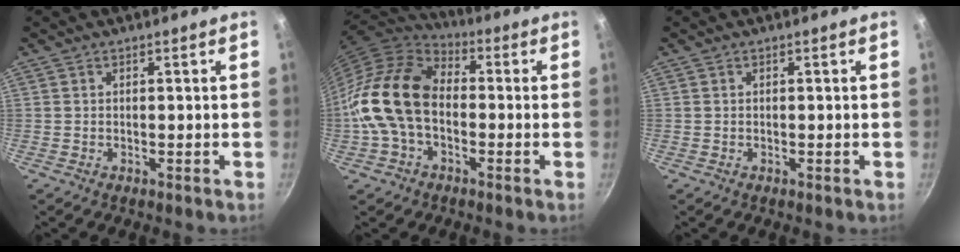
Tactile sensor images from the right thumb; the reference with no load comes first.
{"total": 15.3, "force": [-1.8, 10.4, 11.0], "torque": [-0.189, 0.038, -0.053]}
{"total": 0.0}